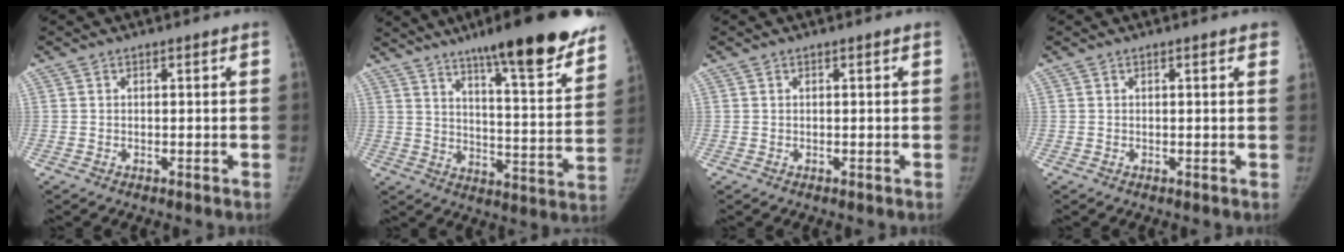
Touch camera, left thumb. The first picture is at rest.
{"total": 23.7, "force": [17.0, 3.7, 16.1], "torque": [-0.205, -0.075, 0.242]}
{"total": 0.0}
{"total": 1.8, "force": [1.1, 0.4, 1.4], "torque": [-0.010, 0.003, 0.010]}